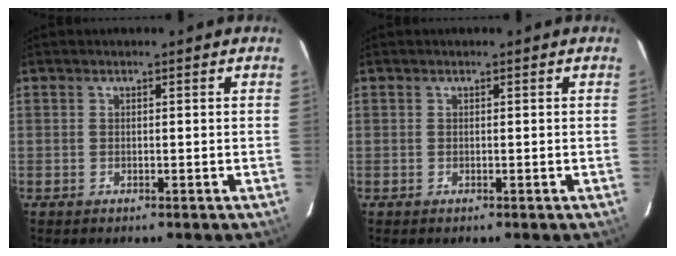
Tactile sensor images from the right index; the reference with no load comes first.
{"total": 0.0}